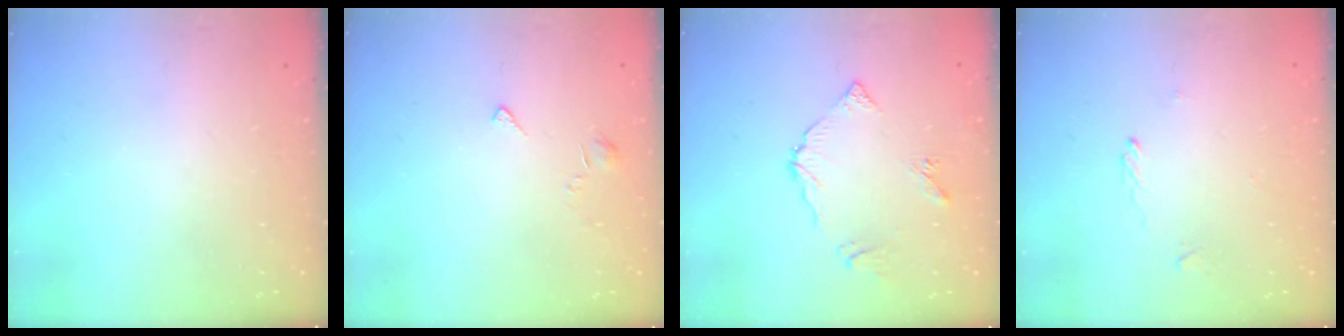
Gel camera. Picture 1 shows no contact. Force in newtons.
{"total": 2.7, "press": 2.6, "slide": 0.5}
{"total": 6.3, "press": 6.2, "slide": 0.4}
{"total": 1.9, "press": 1.9, "slide": 0.5}